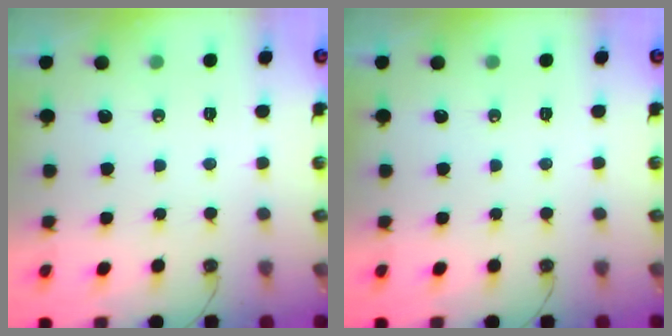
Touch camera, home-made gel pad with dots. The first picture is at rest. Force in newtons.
{"total": 0.0}